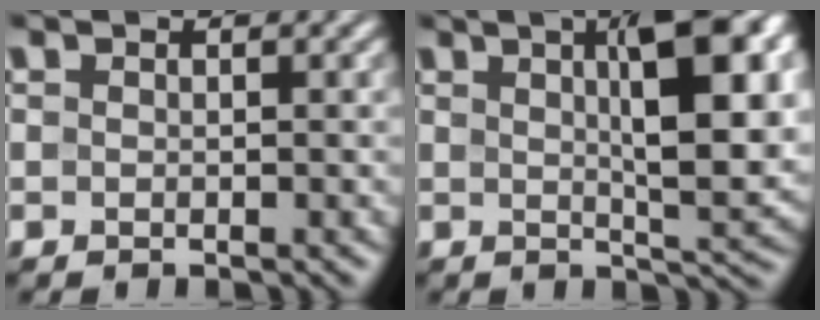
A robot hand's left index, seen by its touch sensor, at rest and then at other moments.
{"total": 10.6, "force": [2.9, 3.3, 9.6], "torque": [-0.121, 0.005, 0.043]}